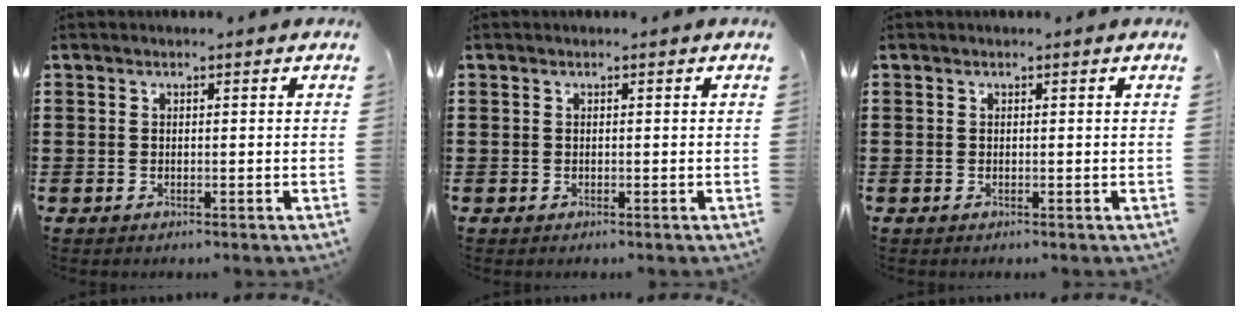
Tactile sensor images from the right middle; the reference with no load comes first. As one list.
[{"total": 0.0}, {"total": 0.0}]